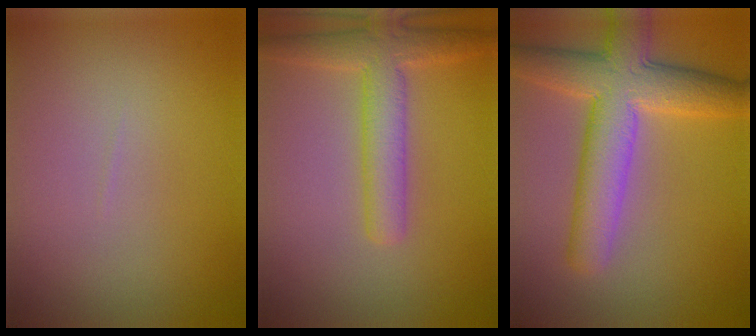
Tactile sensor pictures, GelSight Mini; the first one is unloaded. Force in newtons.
{"total": 4.4, "press": 4.4, "slide": 0.2}
{"total": 7.7, "press": 7.7, "slide": 0.4}